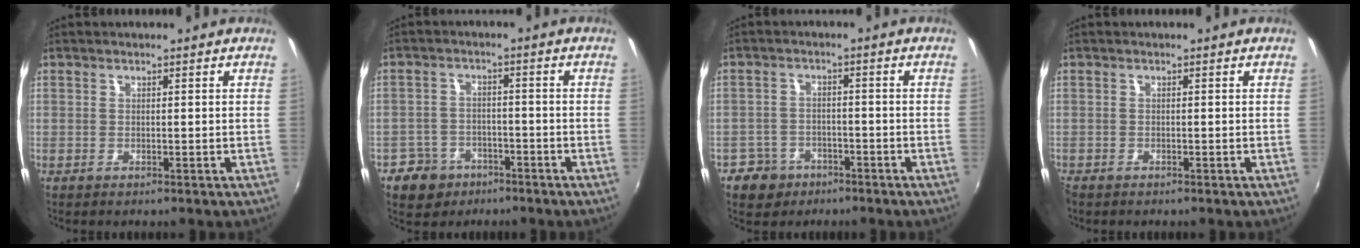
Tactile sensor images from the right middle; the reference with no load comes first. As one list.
[{"total": 6.9, "force": [-4.2, 5.2, 1.5], "torque": [-0.053, 0.013, -0.063]}, {"total": 6.1, "force": [-3.8, 4.6, 1.2], "torque": [-0.045, 0.011, -0.059]}, {"total": 1.0, "force": [-0.8, 0.5, 0.1], "torque": [-0.007, -0.004, -0.018]}]